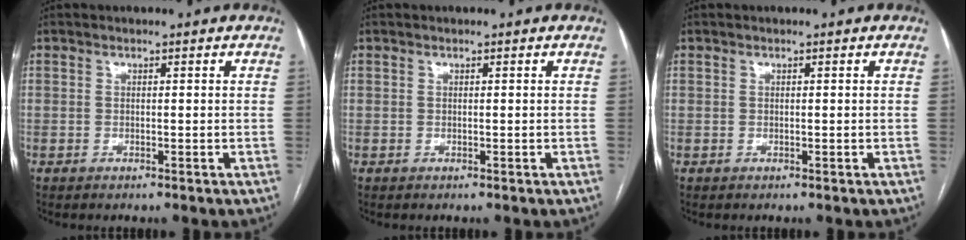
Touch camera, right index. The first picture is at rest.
{"total": 0.0}
{"total": 0.0}